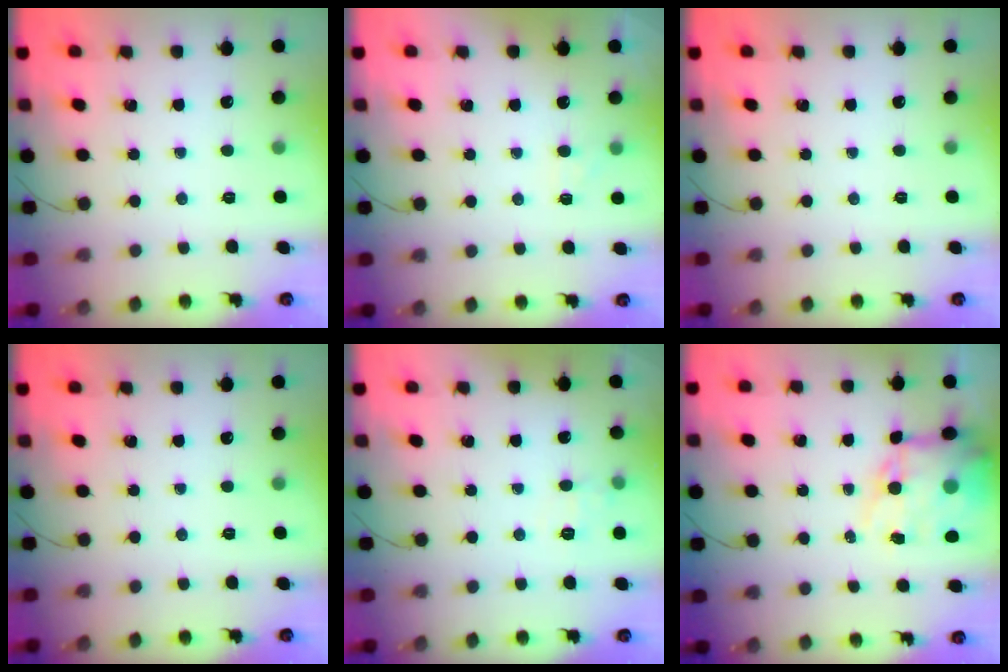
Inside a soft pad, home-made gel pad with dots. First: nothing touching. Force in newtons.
{"total": 3.7, "press": 3.4, "slide": 1.3}
{"total": 0.0}
{"total": 0.0}
{"total": 7.6, "press": 7.4, "slide": 1.8}
{"total": 16.4, "press": 15.9, "slide": 4.0}